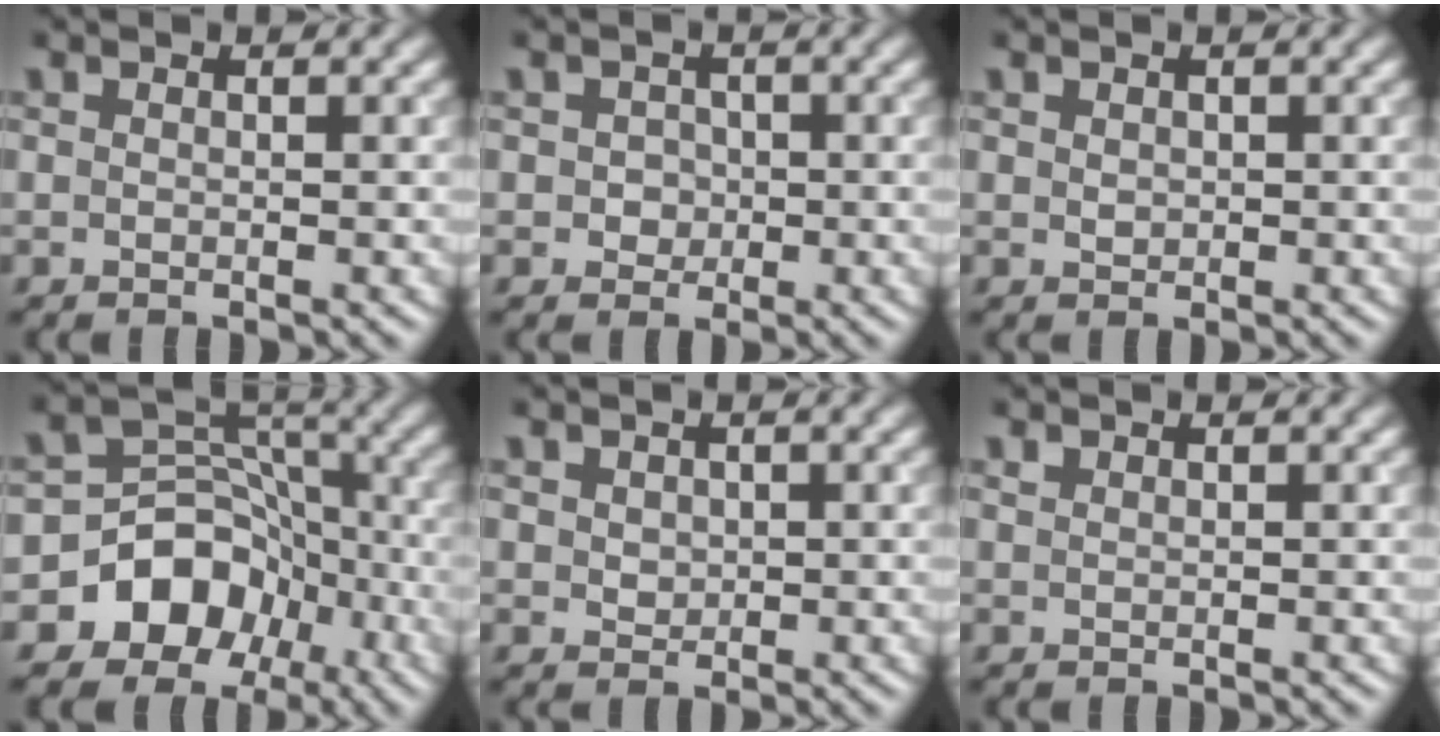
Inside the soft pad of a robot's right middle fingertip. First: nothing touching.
{"total": 1.6, "force": [0.0, 1.5, 0.5], "torque": [0.004, -0.002, -0.001]}
{"total": 0.9, "force": [0.3, 0.8, 0.3], "torque": [-0.004, -0.002, 0.006]}
{"total": 8.4, "force": [-4.4, 6.7, 2.7], "torque": [-0.026, 0.018, -0.088]}
{"total": 1.4, "force": [0.4, 1.2, 0.6], "torque": [-0.010, 0.002, 0.010]}
{"total": 0.5, "force": [0.4, 0.3, 0.0], "torque": [-0.001, 0.000, 0.012]}